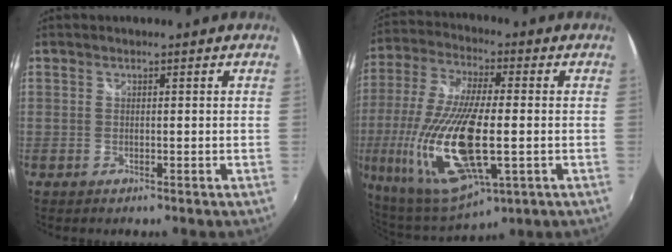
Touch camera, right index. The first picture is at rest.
{"total": 26.8, "force": [-5.5, 9.9, 24.3], "torque": [-0.523, -0.051, -0.091]}